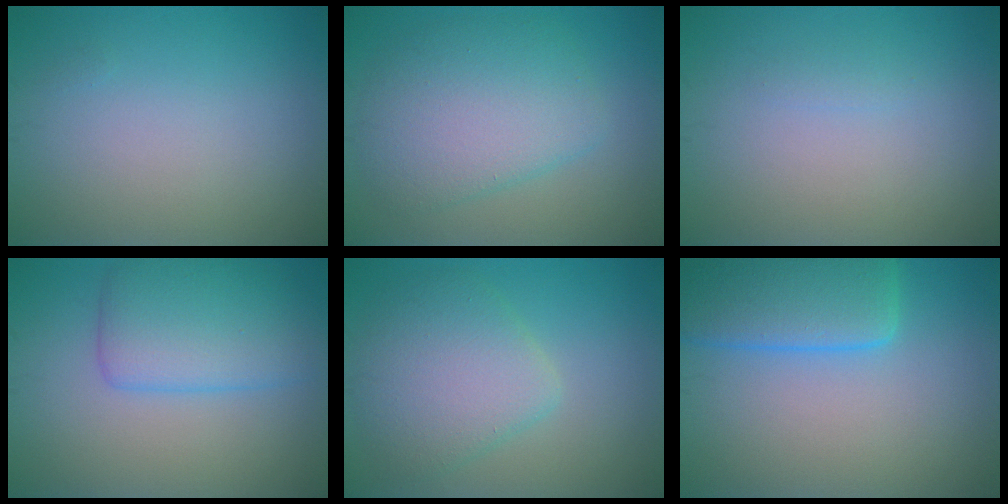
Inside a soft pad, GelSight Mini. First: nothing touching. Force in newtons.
{"total": 6.0, "press": 6.0, "slide": 0.2}
{"total": 0.6, "press": 0.6, "slide": 0.0}
{"total": 5.2, "press": 5.2, "slide": 0.3}
{"total": 5.2, "press": 5.2, "slide": 0.3}
{"total": 7.0, "press": 7.0, "slide": 0.4}